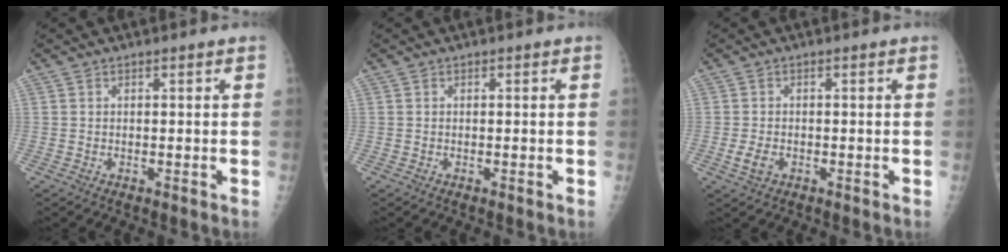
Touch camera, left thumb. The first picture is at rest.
{"total": 0.0}
{"total": 2.6, "force": [-0.8, 1.7, 1.8], "torque": [-0.038, -0.001, -0.012]}